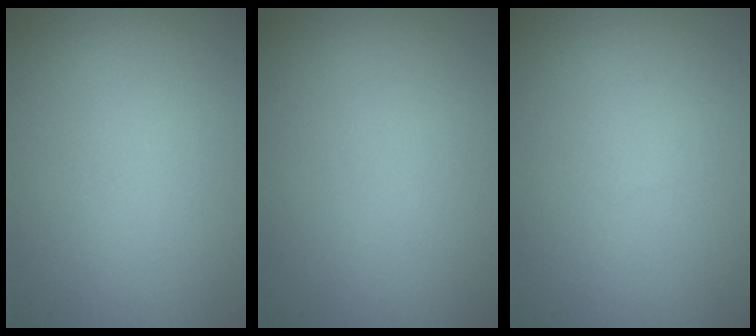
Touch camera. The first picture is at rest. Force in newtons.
{"total": 0.0}
{"total": 0.0}